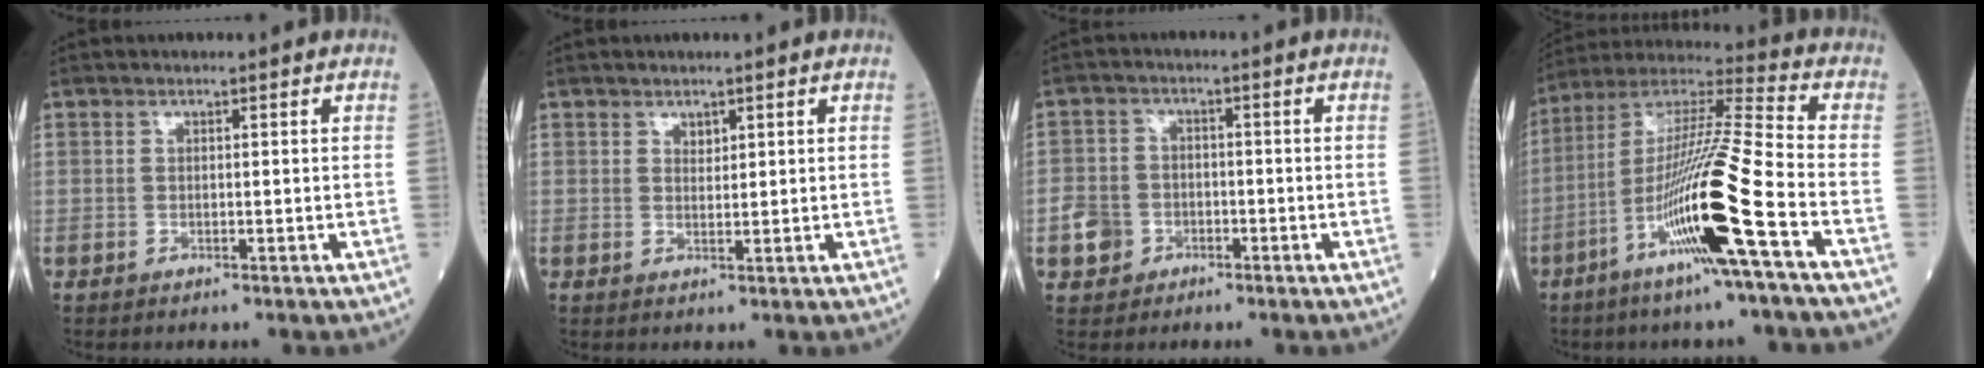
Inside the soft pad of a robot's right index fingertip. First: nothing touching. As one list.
[{"total": 1.2, "force": [0.8, 0.6, 0.5], "torque": [-0.006, 0.000, 0.014]}, {"total": 4.6, "force": [-2.0, 3.9, 1.3], "torque": [-0.030, 0.010, -0.031]}, {"total": 17.8, "force": [-6.7, -1.0, 16.4], "torque": [-0.318, -0.011, -0.132]}]